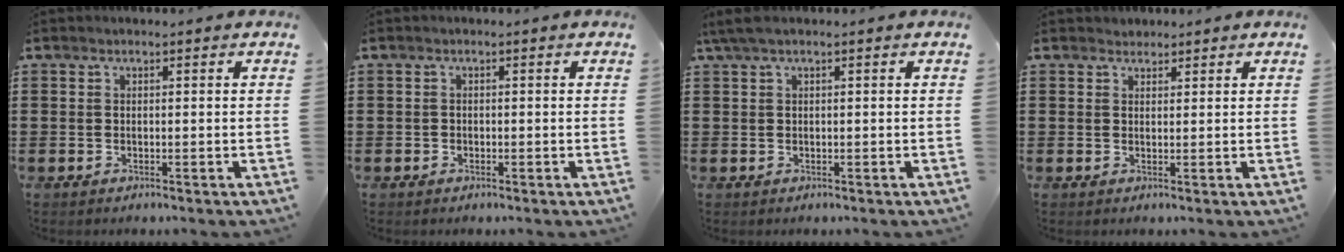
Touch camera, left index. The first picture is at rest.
{"total": 0.5, "force": [-0.3, 0.4, 0.1], "torque": [-0.003, 0.003, -0.006]}
{"total": 1.5, "force": [0.4, 0.2, 1.4], "torque": [-0.033, -0.002, 0.006]}
{"total": 1.3, "force": [1.2, 0.5, -0.1], "torque": [-0.001, 0.003, 0.024]}